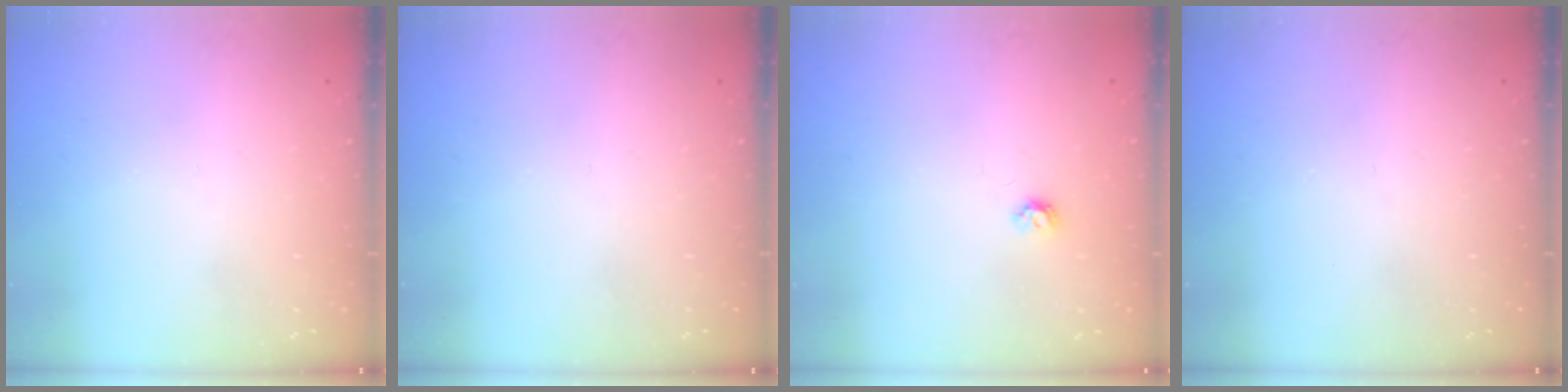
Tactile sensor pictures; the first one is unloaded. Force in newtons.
{"total": 0.0}
{"total": 4.0, "press": 4.0, "slide": 0.6}
{"total": 0.0}